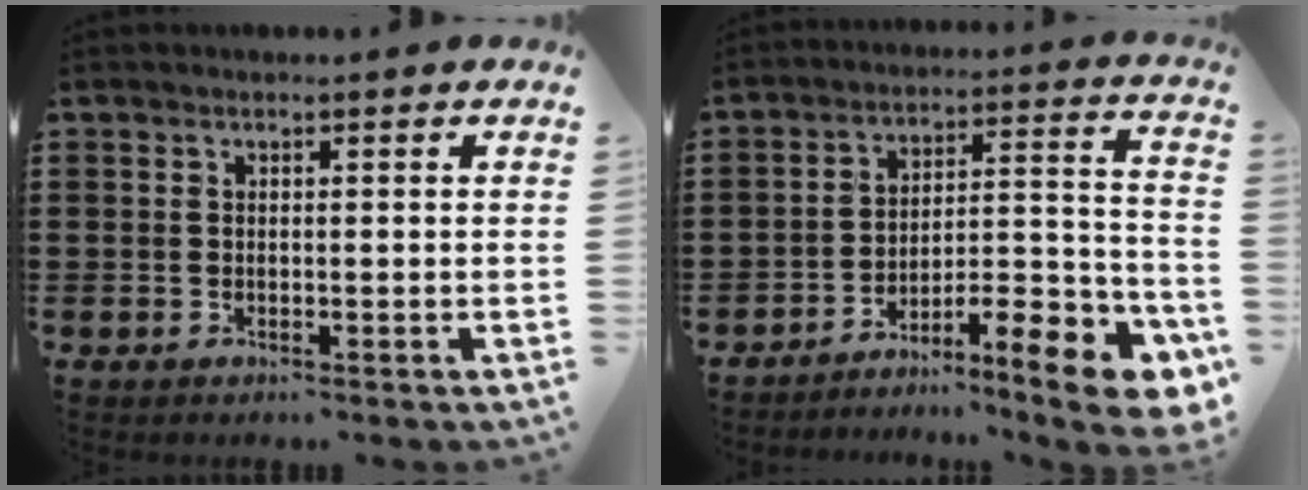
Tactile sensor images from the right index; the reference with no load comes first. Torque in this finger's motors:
{"motor_torque": [0.09, -0.15, 0.24, -0.01]}